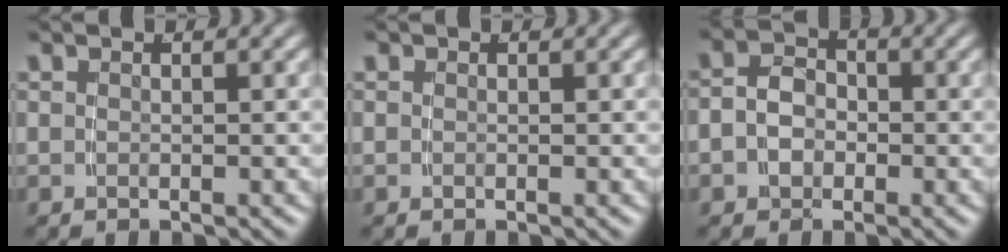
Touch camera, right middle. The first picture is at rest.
{"total": 0.0}
{"total": 4.9, "force": [-0.9, 4.2, 2.3], "torque": [-0.054, -0.017, -0.017]}